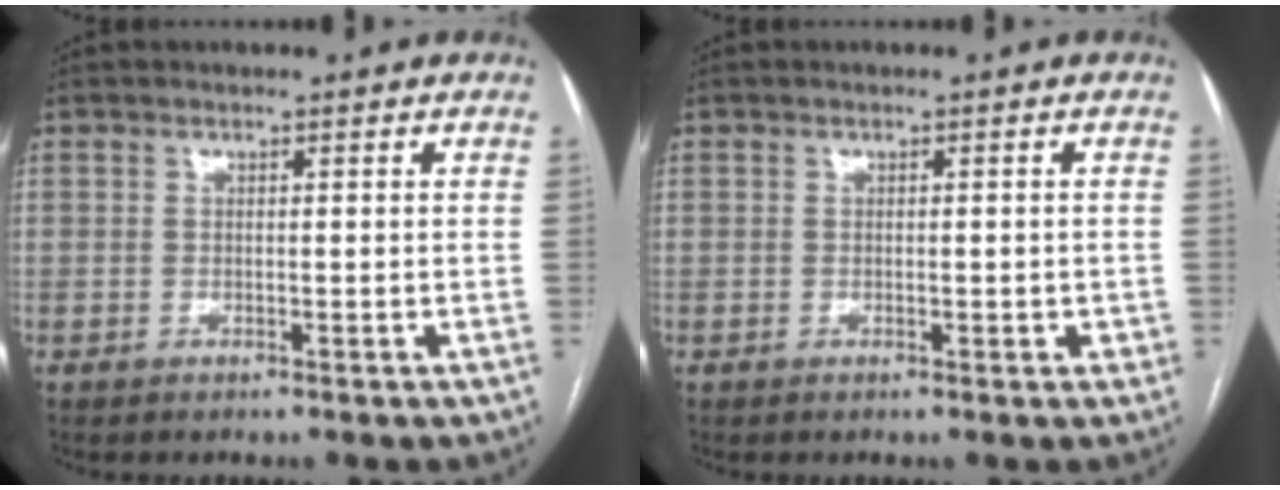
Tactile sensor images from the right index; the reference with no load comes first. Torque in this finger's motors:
{"motor_torque": [0.12, 0.17, 0.04, 0.03]}